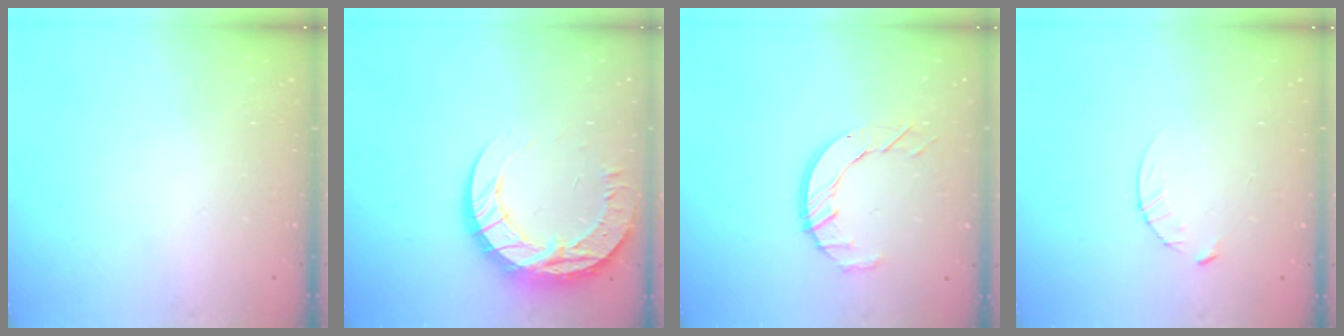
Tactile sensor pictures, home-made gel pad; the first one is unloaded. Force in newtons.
{"total": 16.8, "press": 16.7, "slide": 1.7}
{"total": 7.4, "press": 7.4, "slide": 0.5}
{"total": 3.9, "press": 3.8, "slide": 0.4}